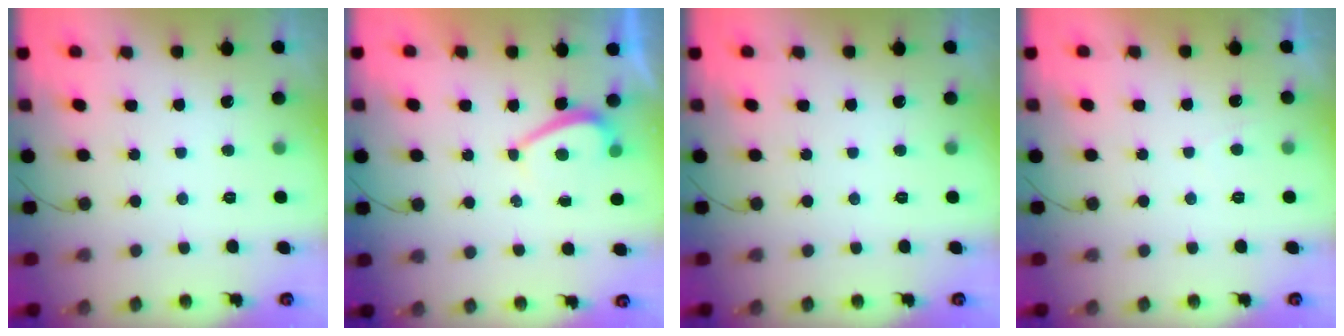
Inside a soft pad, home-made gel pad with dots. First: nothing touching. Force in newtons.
{"total": 1.4, "press": 1.3, "slide": 0.6}
{"total": 0.0}
{"total": 0.5, "press": 0.1, "slide": 0.5}